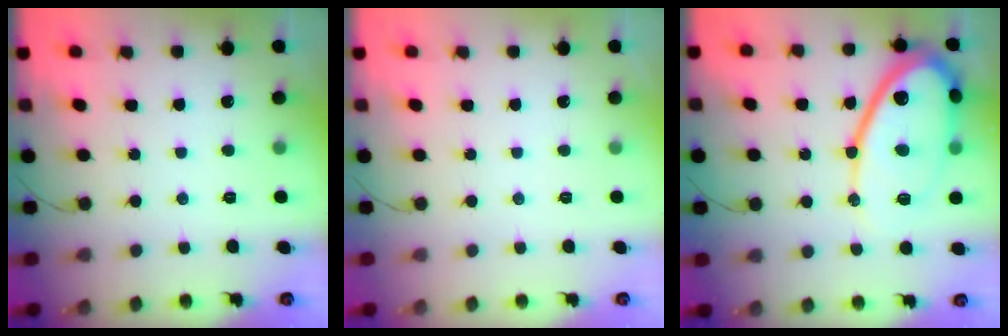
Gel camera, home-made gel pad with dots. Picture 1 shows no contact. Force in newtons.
{"total": 0.0}
{"total": 20.0, "press": 20.0, "slide": 1.8}